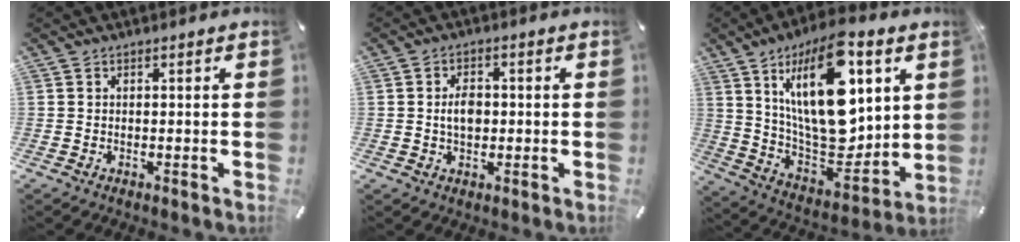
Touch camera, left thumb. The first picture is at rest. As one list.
[{"total": 4.5, "force": [0.0, 3.2, 3.2], "torque": [-0.052, -0.001, -0.007]}, {"total": 25.9, "force": [9.4, 12.0, 20.9], "torque": [-0.390, -0.061, 0.148]}]